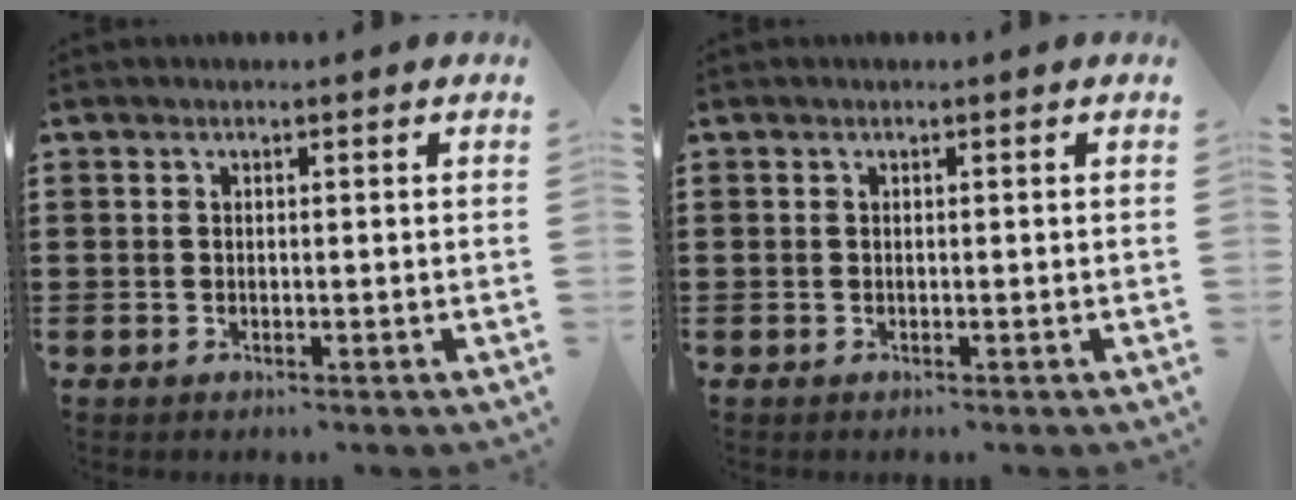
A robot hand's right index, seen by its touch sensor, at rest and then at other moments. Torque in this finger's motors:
{"motor_torque": [-0.11, 0.49, 0.00, -0.01]}